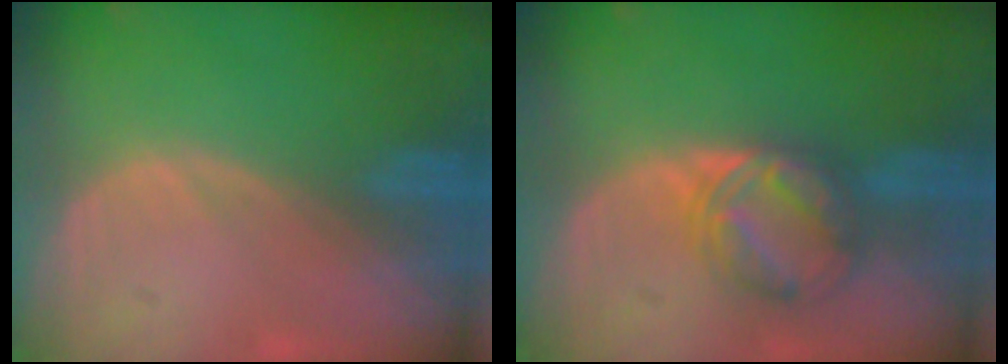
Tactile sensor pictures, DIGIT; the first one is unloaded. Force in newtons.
{"total": 6.3, "press": 6.3, "slide": 0.3}